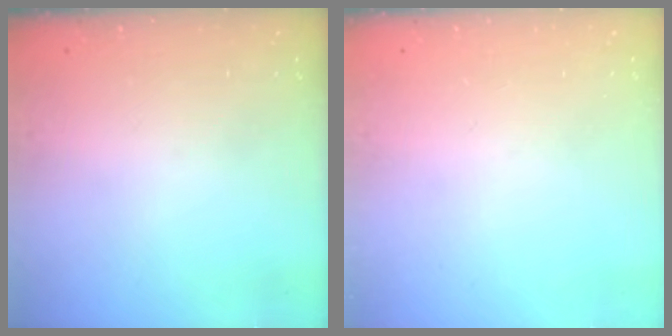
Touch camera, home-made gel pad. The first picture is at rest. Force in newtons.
{"total": 0.0}